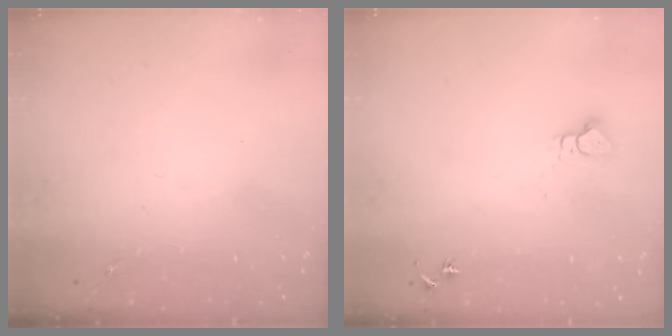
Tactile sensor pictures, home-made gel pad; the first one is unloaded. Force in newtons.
{"total": 4.4, "press": 4.3, "slide": 0.4}